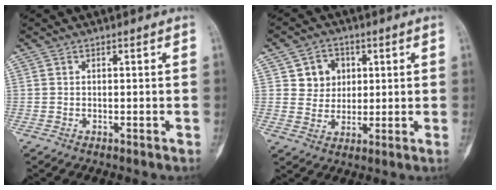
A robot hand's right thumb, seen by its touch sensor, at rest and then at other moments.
{"total": 6.7, "force": [2.2, 5.8, 2.3], "torque": [-0.003, -0.005, 0.036]}